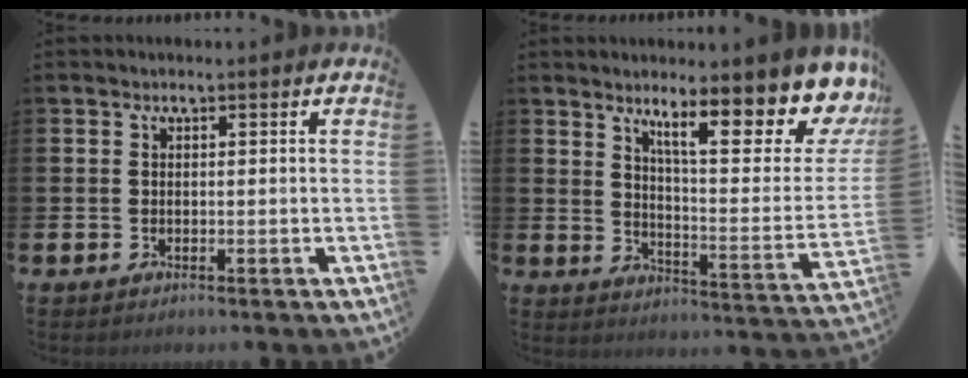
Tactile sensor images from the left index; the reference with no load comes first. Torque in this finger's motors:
{"motor_torque": [1.81, -0.32, 1.05, 0.21]}